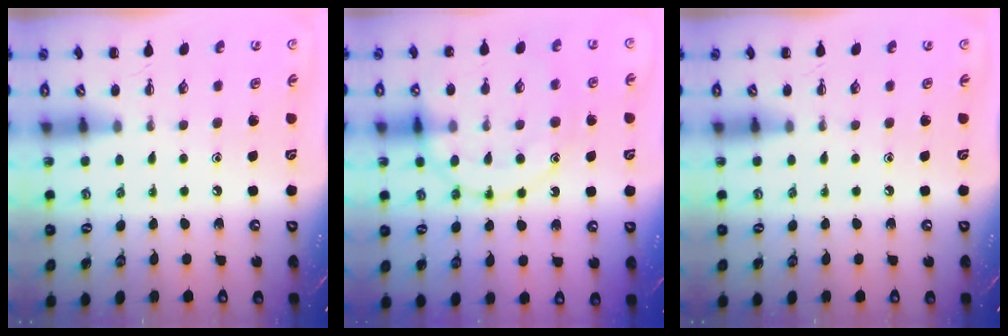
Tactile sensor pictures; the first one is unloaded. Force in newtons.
{"total": 15.1, "press": 15.0, "slide": 1.4}
{"total": 0.0}